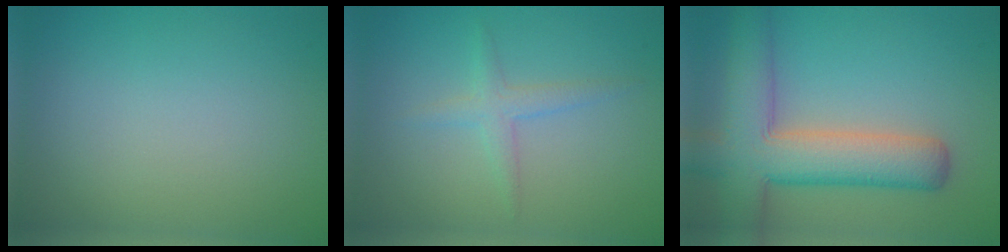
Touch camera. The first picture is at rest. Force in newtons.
{"total": 1.8, "press": 1.8, "slide": 0.1}
{"total": 8.6, "press": 8.6, "slide": 0.5}